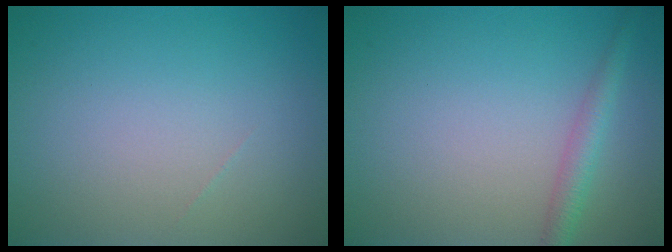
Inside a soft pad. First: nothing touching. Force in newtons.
{"total": 2.2, "press": 2.2, "slide": 0.1}